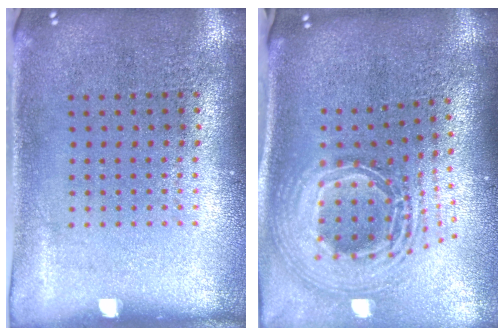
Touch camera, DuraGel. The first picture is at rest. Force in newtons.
{"total": 2.9, "press": 2.0, "slide": 2.1}